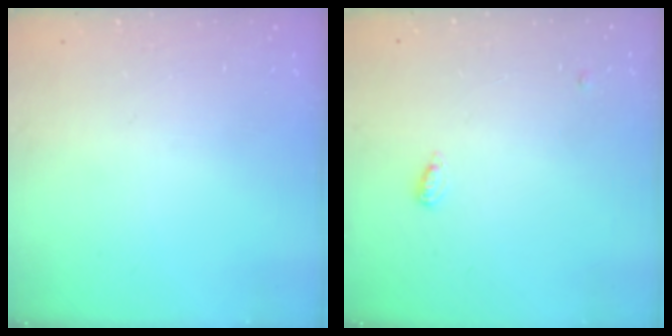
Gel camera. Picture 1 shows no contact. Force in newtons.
{"total": 3.6, "press": 3.5, "slide": 0.7}